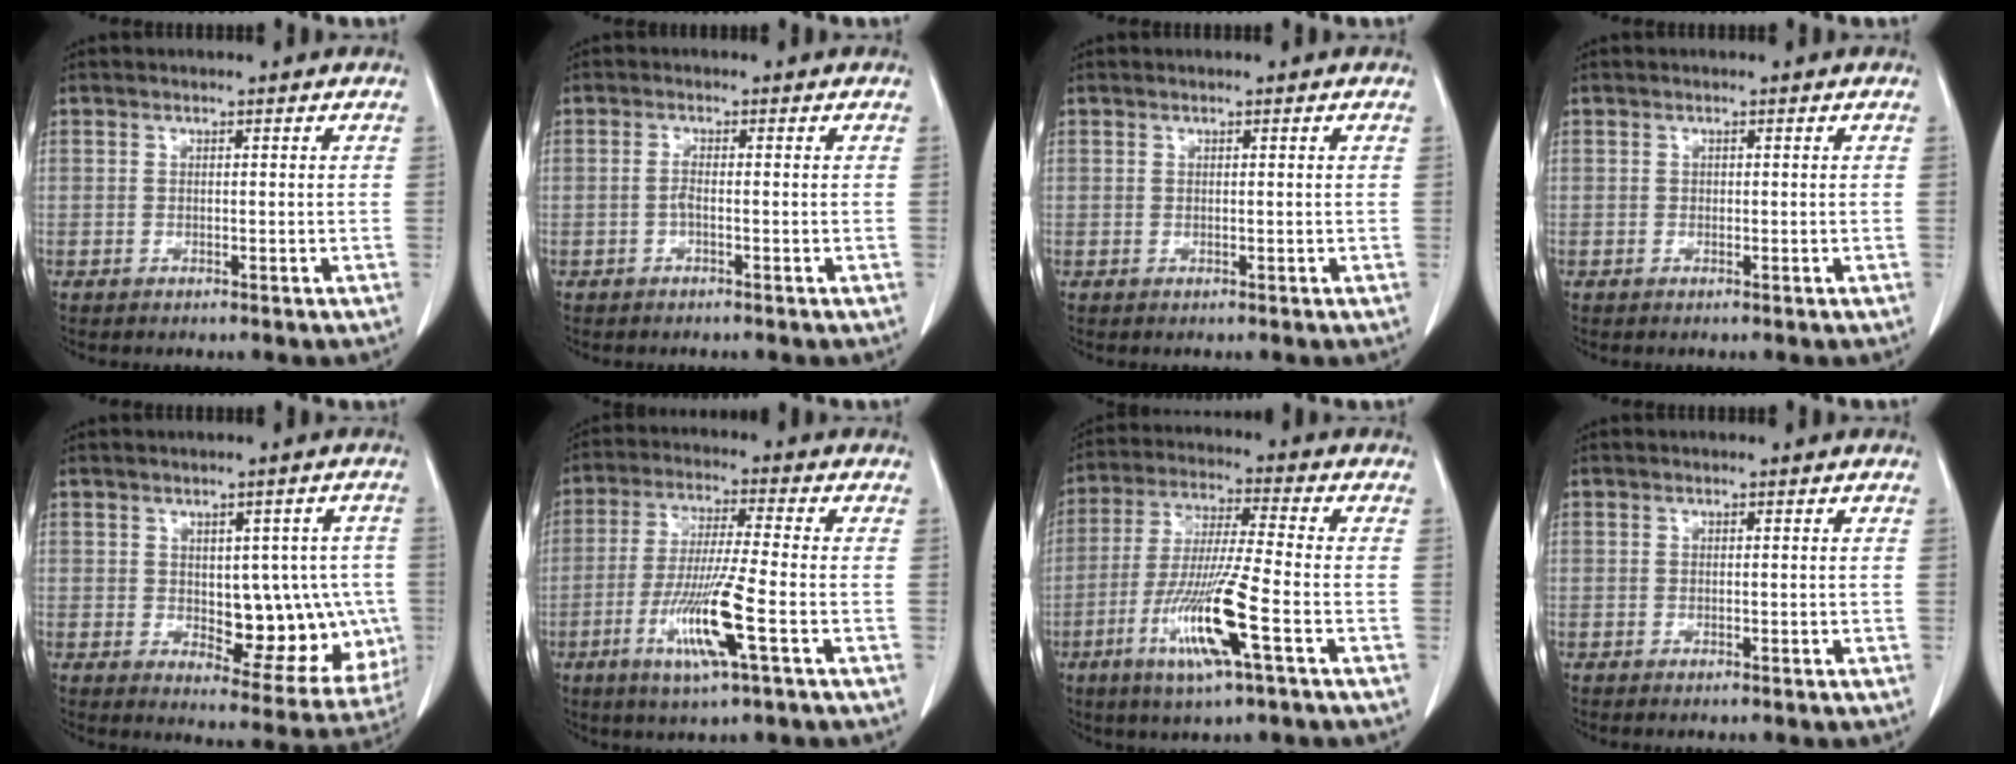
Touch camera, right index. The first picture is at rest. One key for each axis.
{"total": 1.5, "fx": -0.5, "fy": 0.5, "fz": 1.3, "tx": -0.027, "ty": 0.003, "tz": -0.010}
{"total": 0.0}
{"total": 0.6, "fx": -0.1, "fy": 0.5, "fz": 0.3, "tx": -0.009, "ty": 0.007, "tz": 0.000}
{"total": 15.3, "fx": -1.0, "fy": 8.1, "fz": 12.9, "tx": -0.166, "ty": 0.014, "tz": 0.013}
{"total": 11.6, "fx": -4.2, "fy": 0.1, "fz": 10.8, "tx": -0.215, "ty": -0.020, "tz": -0.081}
{"total": 13.6, "fx": -5.3, "fy": 0.3, "fz": 12.5, "tx": -0.254, "ty": -0.022, "tz": -0.100}
{"total": 0.6, "fx": -0.3, "fy": 0.3, "fz": 0.5, "tx": -0.014, "ty": -0.002, "tz": -0.003}